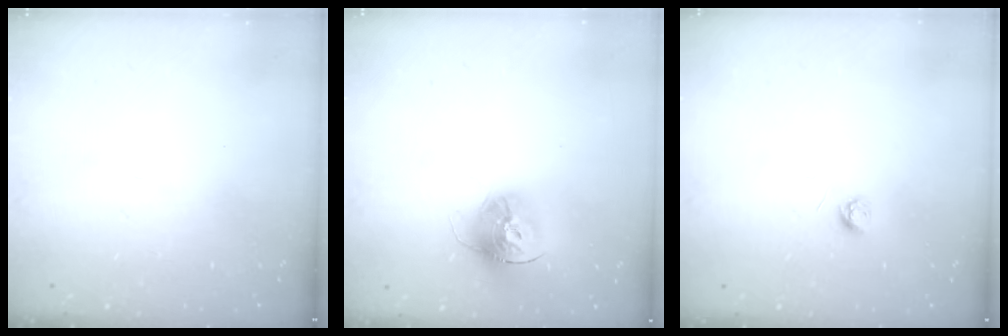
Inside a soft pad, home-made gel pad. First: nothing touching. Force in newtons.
{"total": 15.1, "press": 15.0, "slide": 1.5}
{"total": 3.7, "press": 3.7, "slide": 0.3}